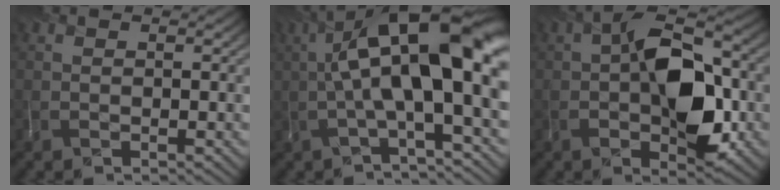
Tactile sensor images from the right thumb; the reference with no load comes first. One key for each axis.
{"total": 15.6, "fx": 1.4, "fy": 5.0, "fz": 14.7, "tx": -0.240, "ty": 0.030, "tz": 0.021}
{"total": 10.5, "fx": -1.6, "fy": 5.3, "fz": 9.0, "tx": -0.142, "ty": 0.010, "tz": -0.024}